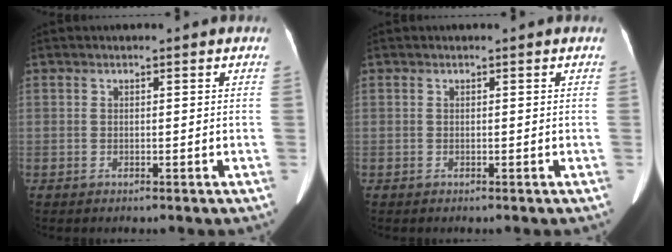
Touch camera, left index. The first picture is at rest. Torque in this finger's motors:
{"motor_torque": [-0.01, 0.19, -0.01, 0.01]}